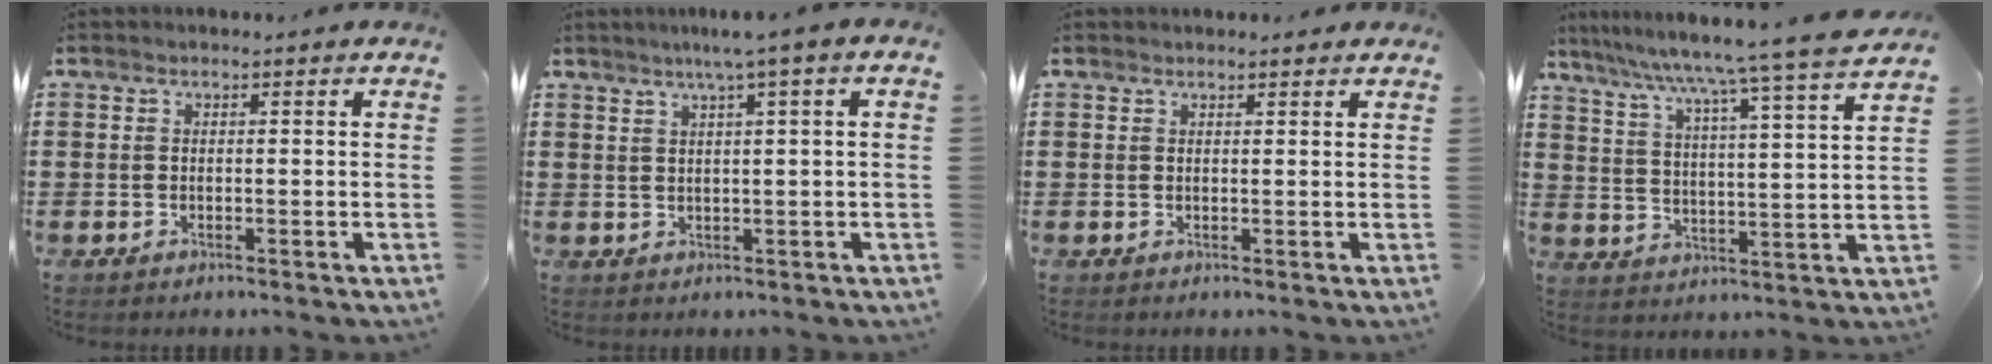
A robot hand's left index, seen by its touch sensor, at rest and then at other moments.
{"total": 2.7, "force": [1.0, -0.6, 2.4], "torque": [-0.045, -0.005, 0.015]}
{"total": 1.0, "force": [1.0, 0.1, 0.3], "torque": [-0.008, 0.000, 0.018]}
{"total": 6.6, "force": [5.7, -1.6, 2.9], "torque": [-0.081, -0.052, 0.085]}